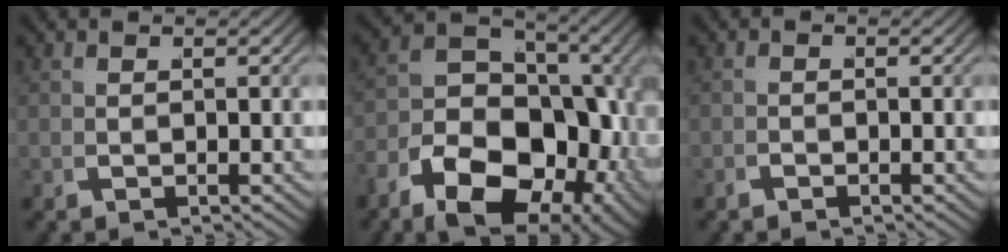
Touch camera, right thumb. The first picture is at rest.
{"total": 16.9, "force": [-3.3, 11.1, 12.2], "torque": [-0.187, -0.037, -0.049]}
{"total": 0.8, "force": [-0.7, -0.2, -0.4], "torque": [0.016, 0.008, -0.021]}